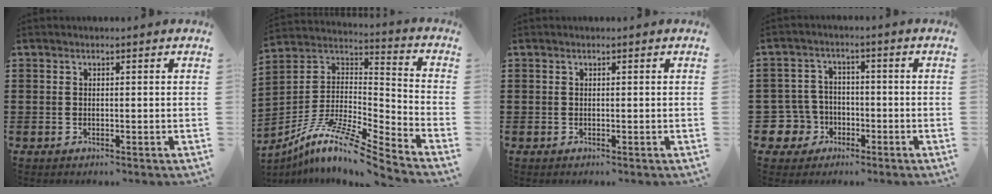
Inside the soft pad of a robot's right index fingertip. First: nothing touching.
{"total": 9.5, "force": [-7.9, 0.5, 5.2], "torque": [-0.116, -0.006, -0.167]}
{"total": 0.0}
{"total": 6.1, "force": [-2.3, 5.4, 1.7], "torque": [-0.081, 0.003, -0.049]}